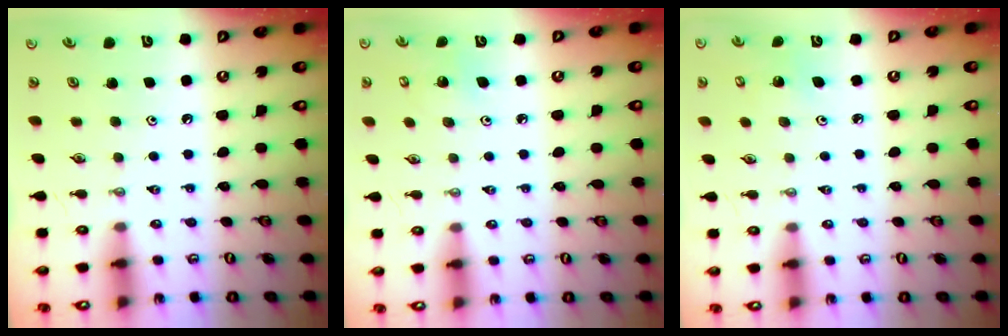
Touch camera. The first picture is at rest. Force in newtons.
{"total": 4.7, "press": 4.7, "slide": 0.4}
{"total": 2.0, "press": 2.0, "slide": 0.2}